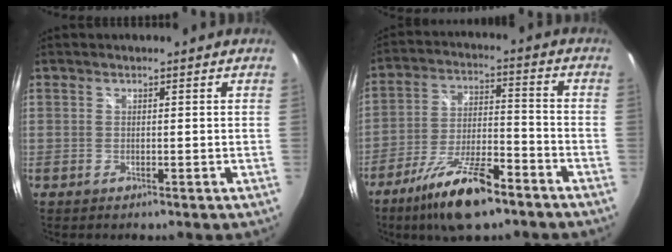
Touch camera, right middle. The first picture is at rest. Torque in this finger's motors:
{"motor_torque": [1.78, -0.36, 0.47, 0.11]}